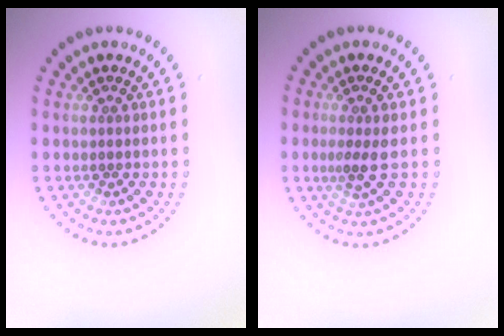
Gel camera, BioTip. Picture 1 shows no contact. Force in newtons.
{"total": 1.6, "press": 1.3, "slide": 1.0}